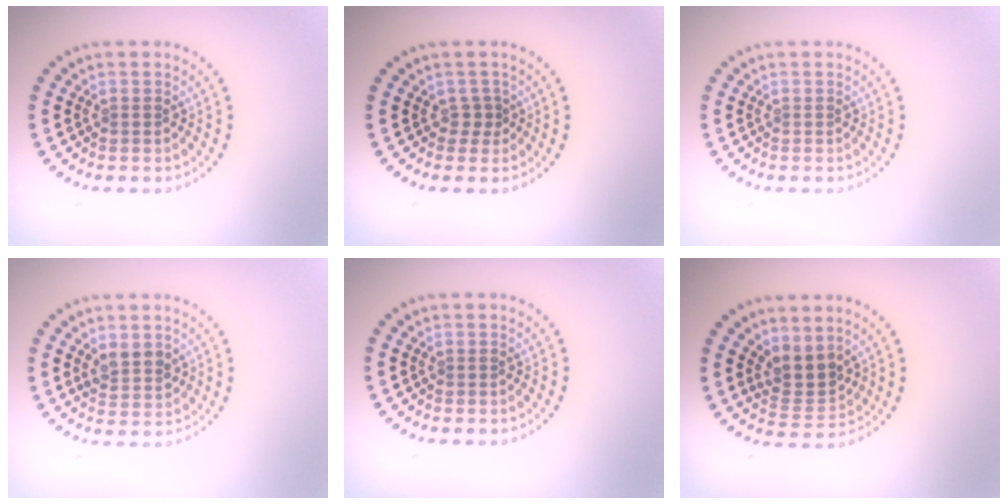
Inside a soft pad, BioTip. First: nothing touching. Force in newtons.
{"total": 1.1, "press": 0.8, "slide": 0.7}
{"total": 0.0}
{"total": 2.2, "press": 2.0, "slide": 1.0}
{"total": 0.0}
{"total": 2.7, "press": 2.1, "slide": 1.7}